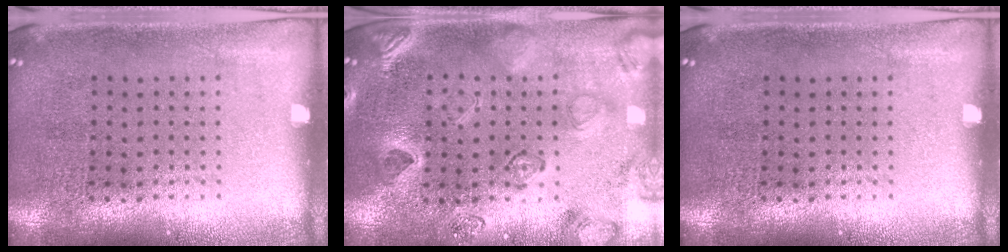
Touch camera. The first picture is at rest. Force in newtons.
{"total": 2.4, "press": 2.3, "slide": 0.7}
{"total": 0.0}